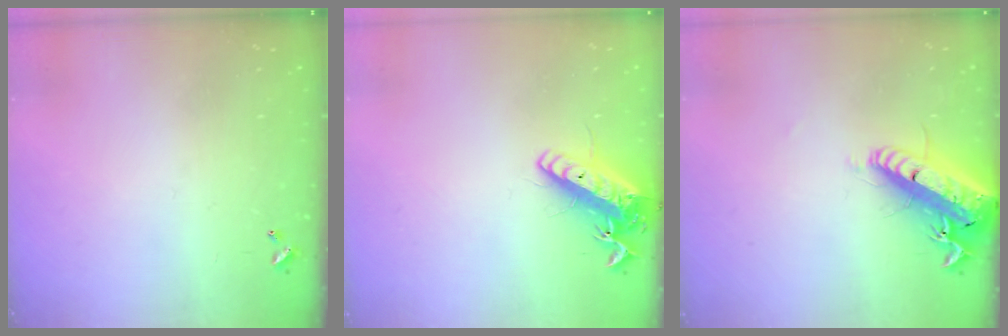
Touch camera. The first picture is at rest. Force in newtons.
{"total": 14.5, "press": 14.2, "slide": 2.8}
{"total": 23.1, "press": 22.6, "slide": 5.0}